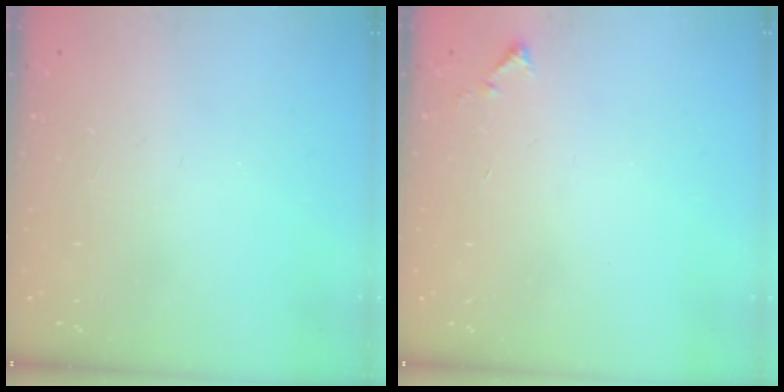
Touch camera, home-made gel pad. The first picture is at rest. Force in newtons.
{"total": 5.8, "press": 5.8, "slide": 0.4}